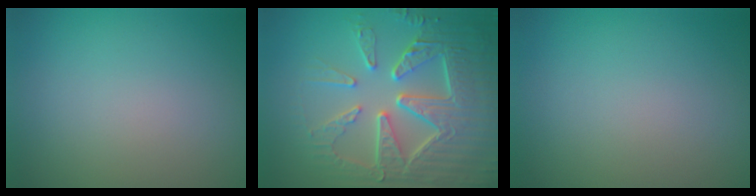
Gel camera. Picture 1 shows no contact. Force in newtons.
{"total": 9.5, "press": 6.6, "slide": 6.9}
{"total": 0.0}